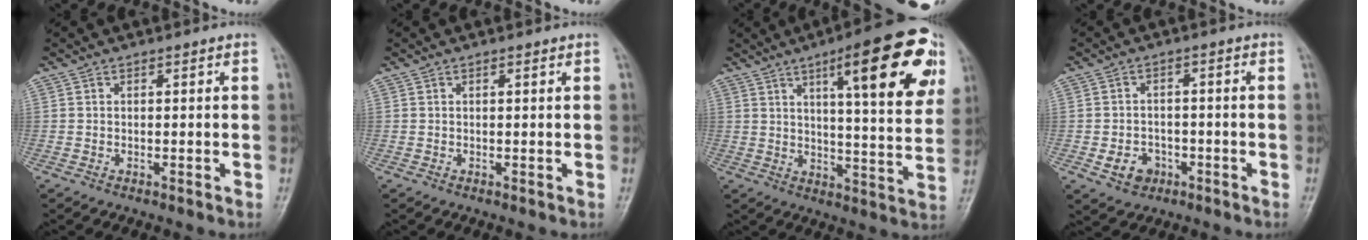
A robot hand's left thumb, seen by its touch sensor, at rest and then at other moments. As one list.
[{"total": 0.0}, {"total": 21.7, "force": [9.7, 5.3, 18.6], "torque": [-0.218, -0.020, 0.128]}, {"total": 5.2, "force": [-2.1, 4.3, 2.1], "torque": [-0.016, 0.015, -0.030]}]